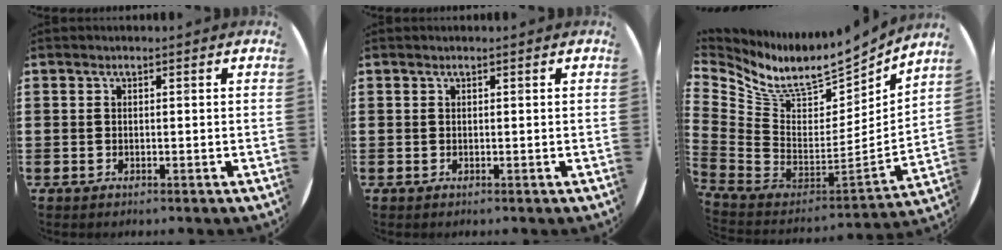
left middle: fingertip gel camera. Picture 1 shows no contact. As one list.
[{"total": 0.0}, {"total": 9.4, "force": [7.7, 3.6, 3.9], "torque": [-0.105, -0.078, 0.134]}]